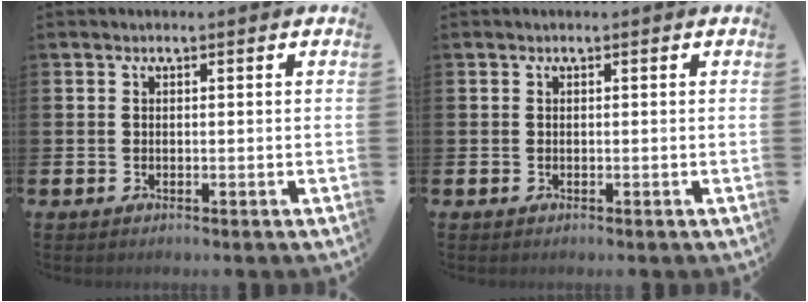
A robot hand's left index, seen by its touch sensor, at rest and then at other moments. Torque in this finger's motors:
{"motor_torque": [-0.02, 0.02, 0.00, 0.00]}